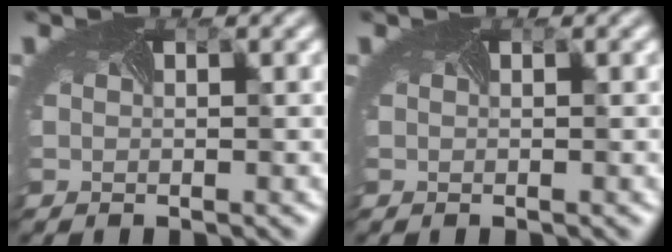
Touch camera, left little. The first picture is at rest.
{"total": 0.0}